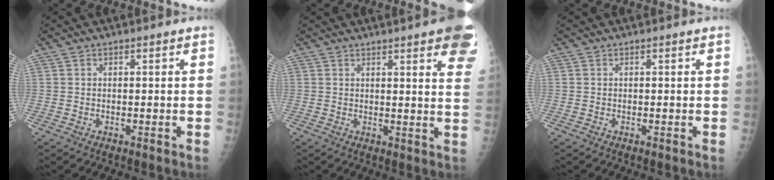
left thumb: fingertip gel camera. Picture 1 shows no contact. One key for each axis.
{"total": 13.5, "fx": 7.7, "fy": 2.6, "fz": 10.7, "tx": -0.111, "ty": -0.022, "tz": 0.078}
{"total": 0.0}